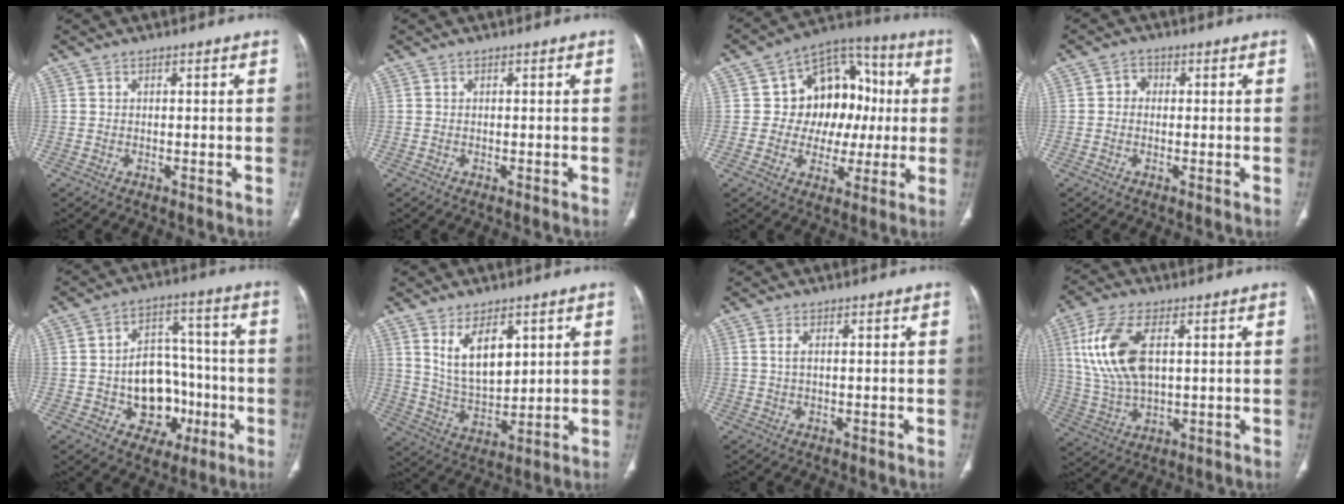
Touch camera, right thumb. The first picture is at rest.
{"total": 0.0}
{"total": 15.8, "force": [1.3, 12.6, 9.5], "torque": [-0.064, 0.031, 0.021]}
{"total": 2.1, "force": [0.0, 1.9, 1.0], "torque": [-0.004, 0.007, -0.005]}
{"total": 13.9, "force": [-3.5, 10.5, 8.3], "torque": [-0.070, 0.043, -0.042]}
{"total": 10.4, "force": [4.6, 5.4, 7.6], "torque": [-0.115, -0.032, 0.099]}
{"total": 1.5, "force": [0.5, 0.5, 1.3], "torque": [-0.035, 0.004, 0.014]}
{"total": 14.3, "force": [3.5, 7.3, 11.8], "torque": [-0.256, -0.007, 0.075]}